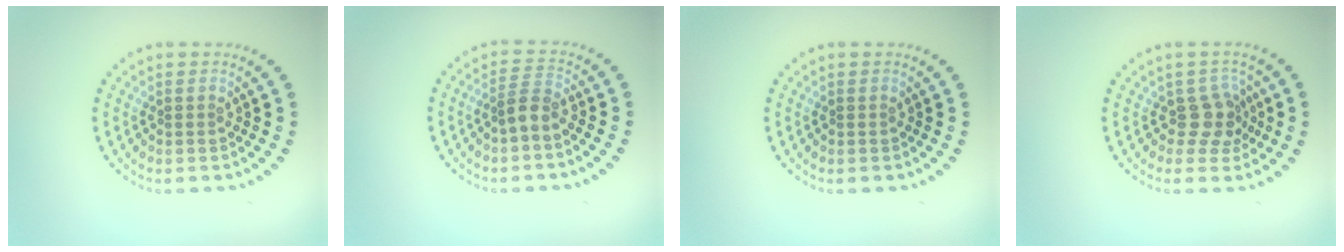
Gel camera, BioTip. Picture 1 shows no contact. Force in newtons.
{"total": 2.1, "press": 1.6, "slide": 1.4}
{"total": 0.0}
{"total": 2.5, "press": 1.9, "slide": 1.7}